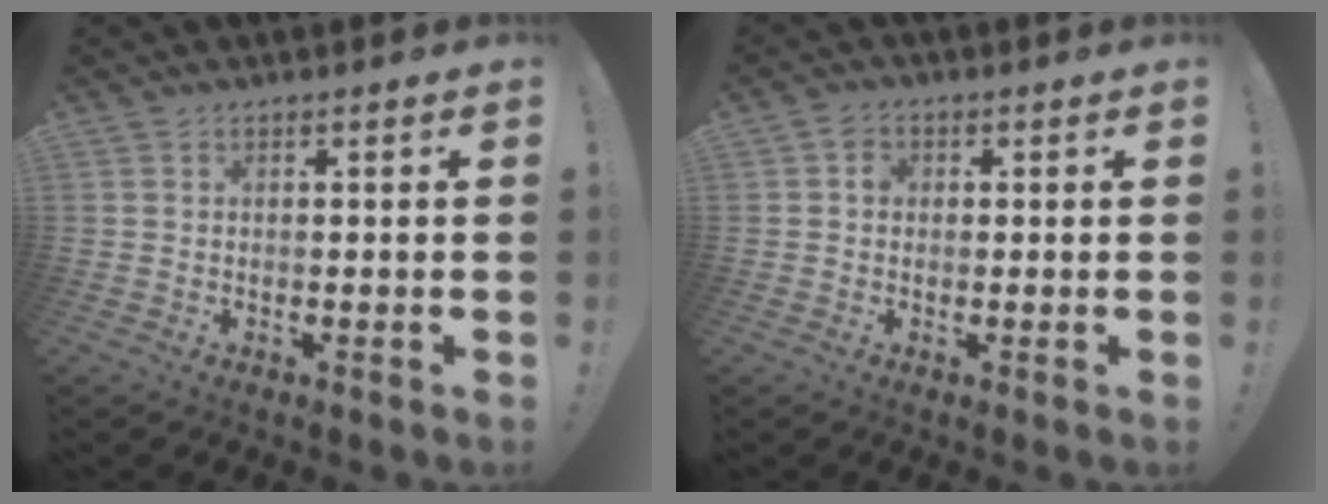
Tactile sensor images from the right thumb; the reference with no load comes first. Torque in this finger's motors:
{"motor_torque": [0.32, 0.20, 0.59, -0.09, -0.04]}